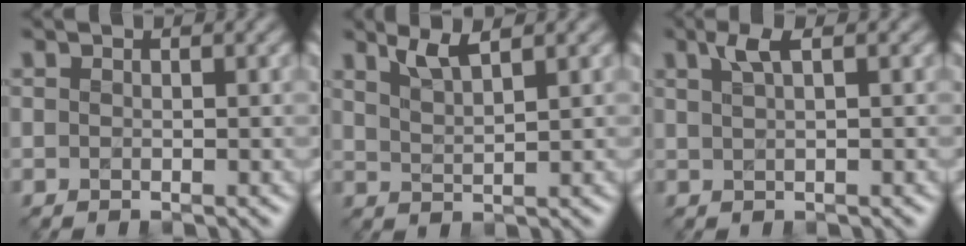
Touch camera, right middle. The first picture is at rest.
{"total": 2.6, "force": [1.9, 0.5, 1.7], "torque": [-0.027, 0.001, 0.038]}
{"total": 2.1, "force": [1.1, 0.6, 1.7], "torque": [-0.030, 0.004, 0.019]}